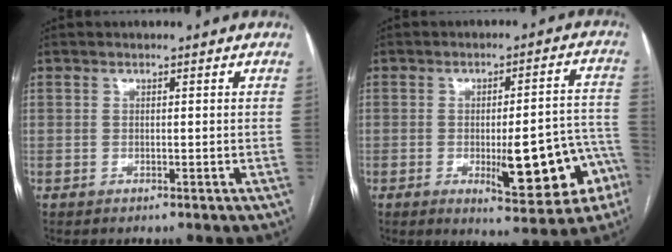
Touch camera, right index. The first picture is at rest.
{"total": 14.5, "force": [-5.0, 3.6, 13.1], "torque": [-0.122, 0.024, -0.052]}